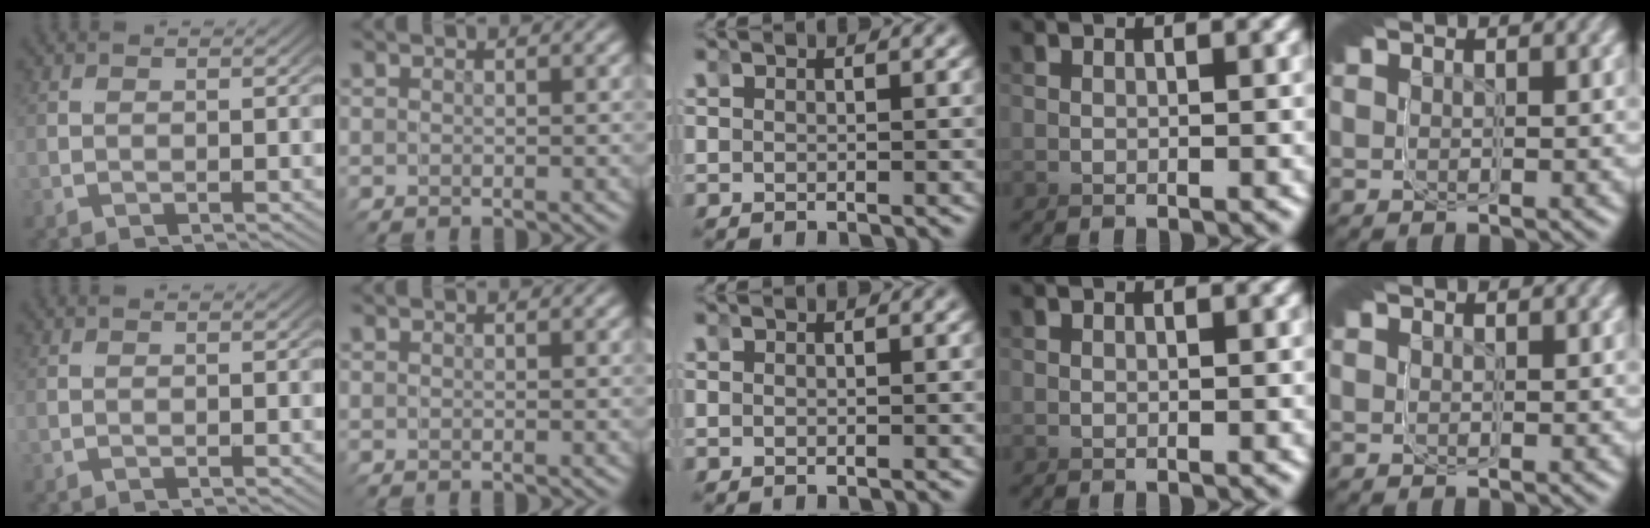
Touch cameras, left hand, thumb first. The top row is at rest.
{}